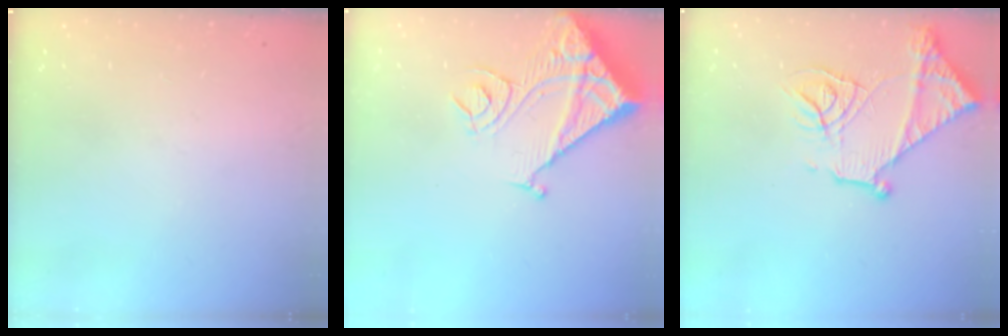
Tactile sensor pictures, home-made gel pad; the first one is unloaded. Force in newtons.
{"total": 13.7, "press": 13.6, "slide": 1.6}
{"total": 17.6, "press": 17.5, "slide": 1.7}